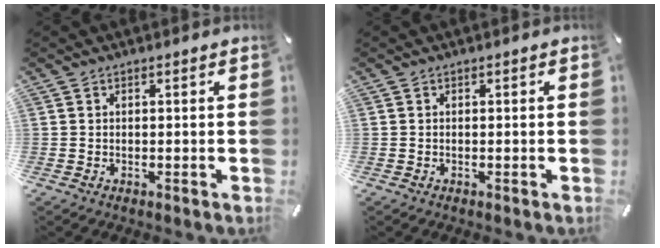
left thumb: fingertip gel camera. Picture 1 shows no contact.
{"total": 0.0}